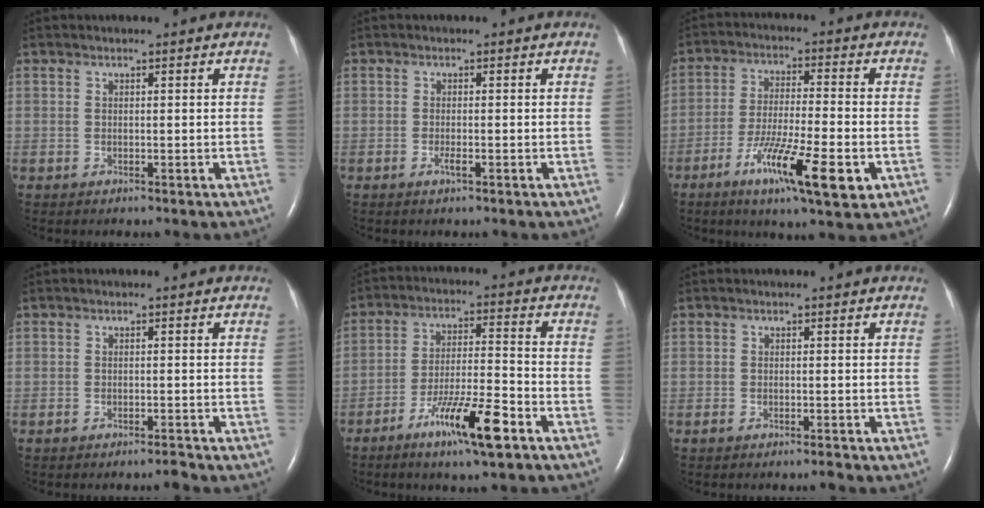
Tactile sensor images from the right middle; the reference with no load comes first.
{"total": 1.1, "force": [-0.5, 0.1, 1.0], "torque": [-0.023, -0.002, -0.009]}
{"total": 12.6, "force": [-5.6, 1.6, 11.2], "torque": [-0.199, -0.022, -0.091]}
{"total": 1.1, "force": [-1.0, 0.0, 0.4], "torque": [-0.006, -0.001, -0.016]}
{"total": 10.6, "force": [-6.2, 0.7, 8.6], "torque": [-0.156, -0.012, -0.108]}
{"total": 0.9, "force": [-0.8, 0.0, 0.5], "torque": [-0.011, -0.001, -0.014]}